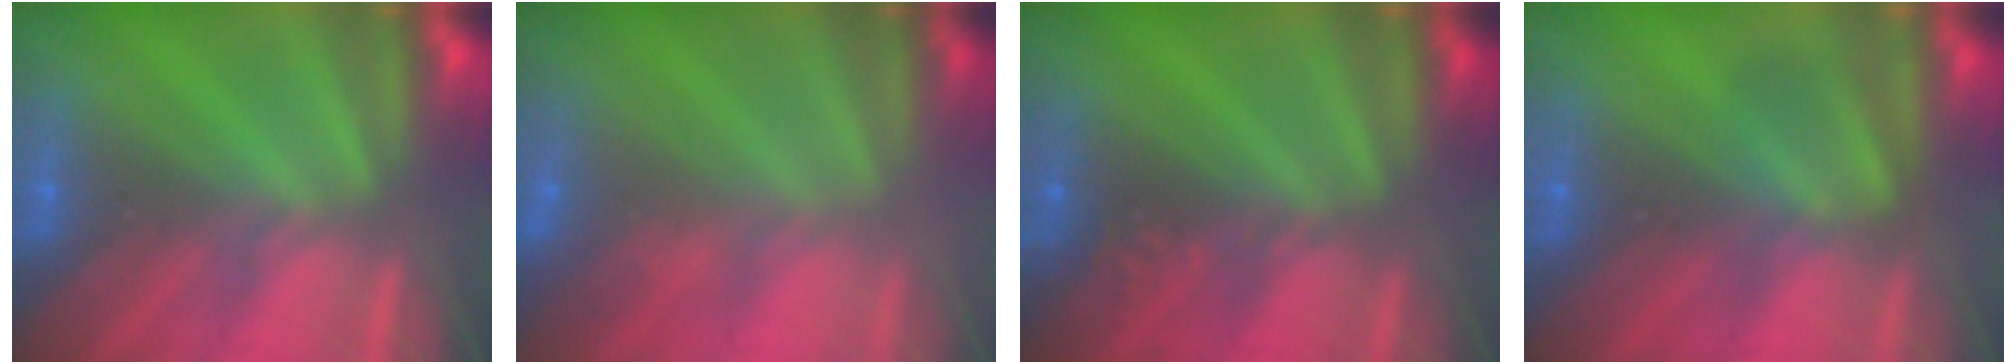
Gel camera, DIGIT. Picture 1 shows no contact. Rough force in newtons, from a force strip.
{"total": 2.8}
{"total": 2.4}
{"total": 2.4}